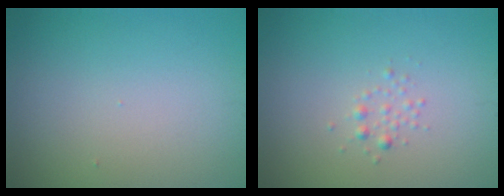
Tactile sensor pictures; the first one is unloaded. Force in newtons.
{"total": 0.9, "press": 0.9, "slide": 0.0}